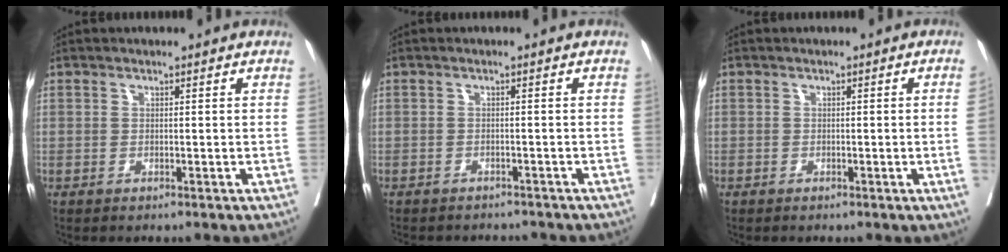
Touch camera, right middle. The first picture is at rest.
{"total": 6.4, "force": [-6.0, 1.8, 1.3], "torque": [-0.014, -0.002, -0.073]}
{"total": 1.4, "force": [-0.2, -0.4, 1.3], "torque": [-0.014, 0.000, -0.002]}